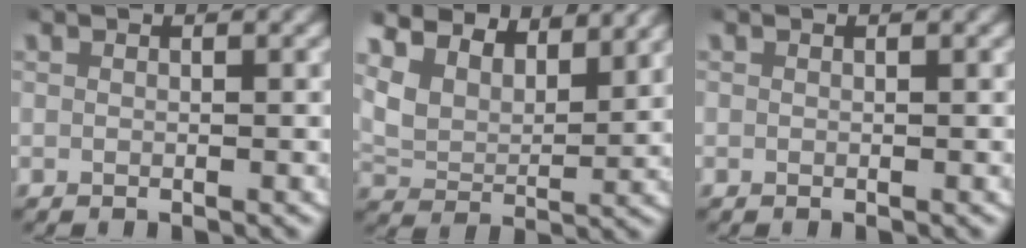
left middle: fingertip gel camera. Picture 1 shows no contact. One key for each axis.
{"total": 8.4, "fx": 4.9, "fy": 5.6, "fz": 4.0, "tx": -0.098, "ty": -0.001, "tz": 0.072}
{"total": 0.0}